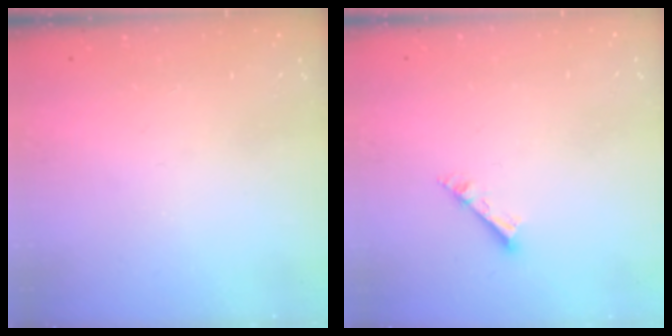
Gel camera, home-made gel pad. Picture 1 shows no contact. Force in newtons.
{"total": 2.6, "press": 2.5, "slide": 0.2}